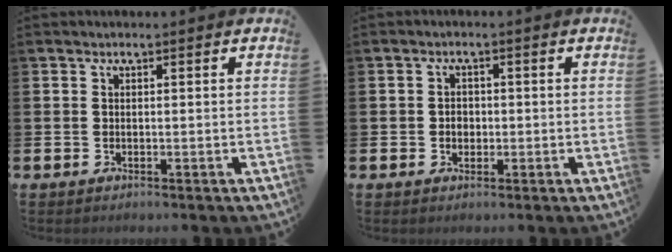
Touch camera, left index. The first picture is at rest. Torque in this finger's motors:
{"motor_torque": [-0.01, 0.24, 0.04, 0.00]}